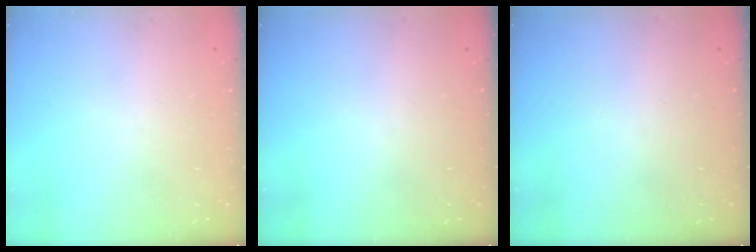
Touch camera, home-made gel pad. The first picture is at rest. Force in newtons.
{"total": 0.0}
{"total": 0.0}